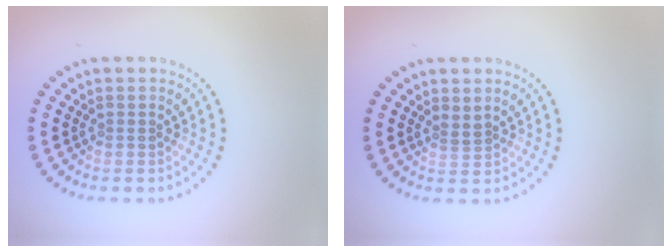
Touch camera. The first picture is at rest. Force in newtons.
{"total": 1.0, "press": 0.5, "slide": 0.8}